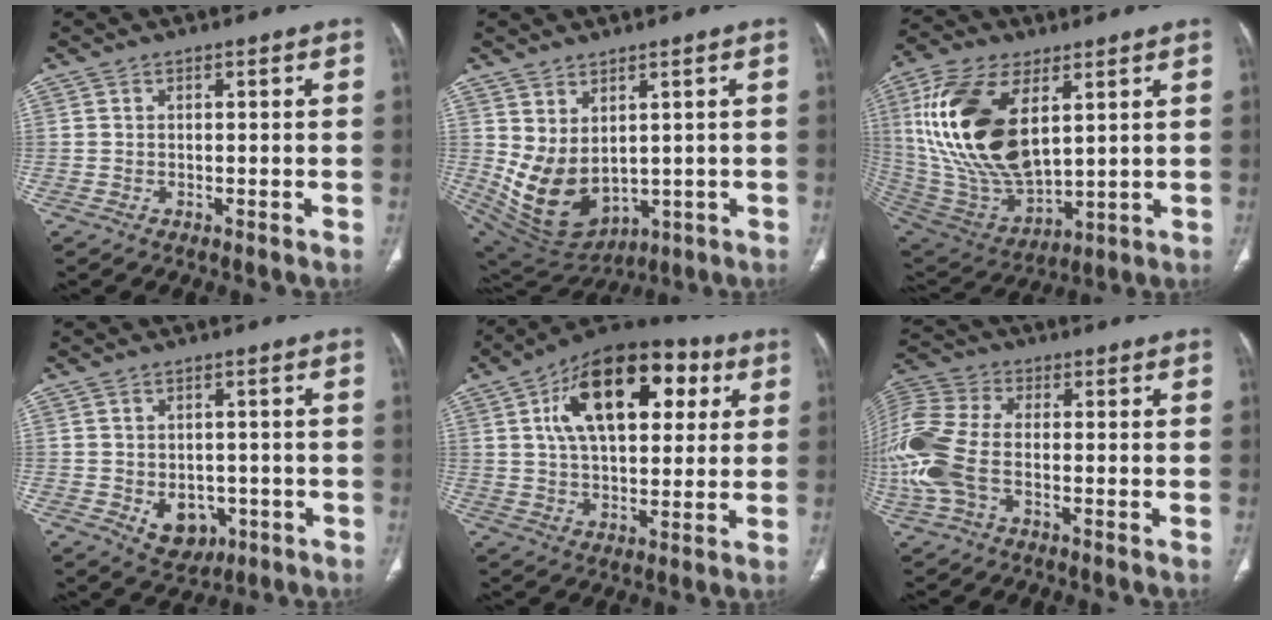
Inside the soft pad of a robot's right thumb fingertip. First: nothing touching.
{"total": 11.2, "force": [1.2, 7.3, 8.4], "torque": [-0.137, -0.022, 0.061]}
{"total": 24.1, "force": [6.5, 12.5, 19.5], "torque": [-0.389, -0.031, 0.132]}
{"total": 7.0, "force": [-2.0, 5.3, 4.1], "torque": [-0.033, 0.009, -0.011]}
{"total": 21.9, "force": [7.0, 11.7, 17.1], "torque": [-0.239, 0.007, 0.104]}
{"total": 15.4, "force": [-2.9, 8.8, 12.3], "torque": [-0.314, 0.016, -0.055]}